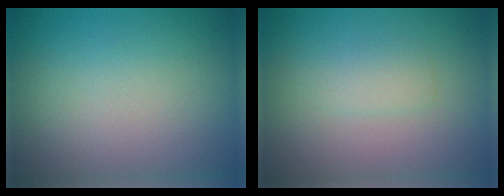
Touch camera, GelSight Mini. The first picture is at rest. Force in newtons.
{"total": 1.2, "press": 1.2, "slide": 0.0}